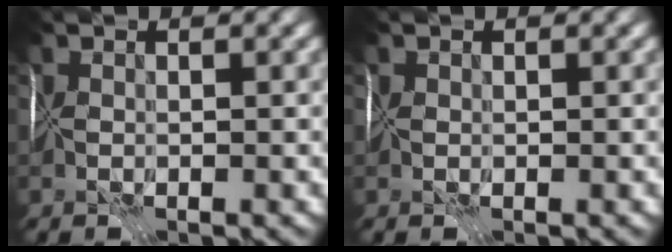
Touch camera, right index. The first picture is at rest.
{"total": 0.5, "force": [0.4, 0.4, 0.0], "torque": [0.001, 0.007, 0.006]}